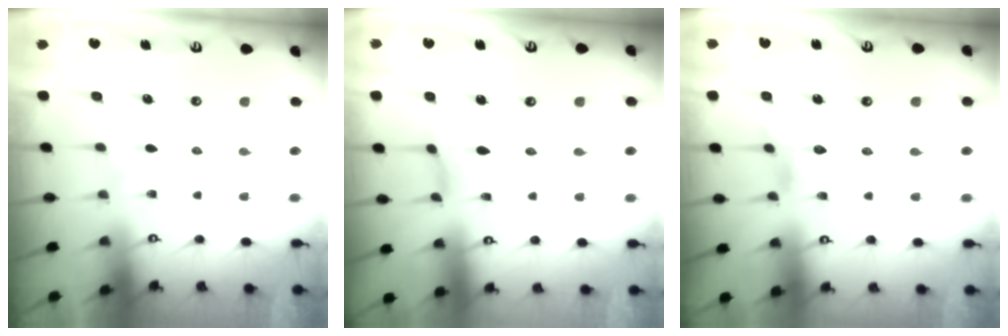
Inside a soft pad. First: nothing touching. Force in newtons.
{"total": 0.6, "press": 0.6, "slide": 0.2}
{"total": 2.3, "press": 2.3, "slide": 0.2}